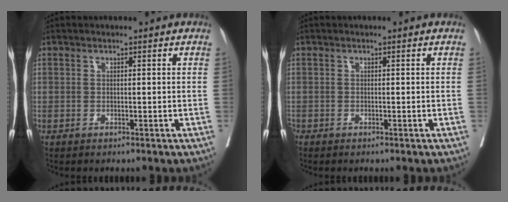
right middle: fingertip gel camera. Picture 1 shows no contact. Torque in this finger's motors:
{"motor_torque": [1.08, -0.87, 0.39, 0.09]}